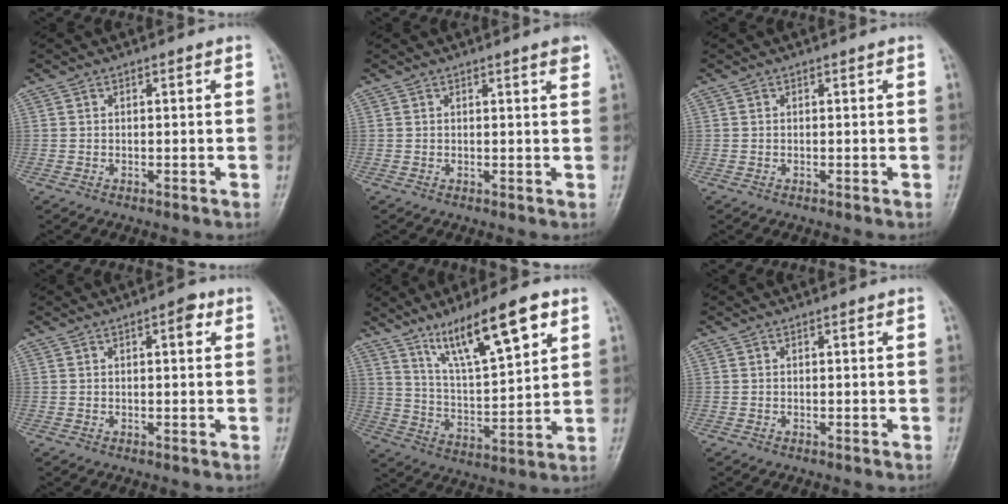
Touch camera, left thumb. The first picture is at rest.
{"total": 2.0, "force": [1.3, 0.1, 1.5], "torque": [-0.020, -0.006, 0.014]}
{"total": 0.0}
{"total": 2.9, "force": [1.2, 1.1, 2.4], "torque": [-0.027, 0.001, 0.013]}
{"total": 15.6, "force": [9.1, 3.8, 12.1], "torque": [-0.190, -0.038, 0.167]}
{"total": 0.0}